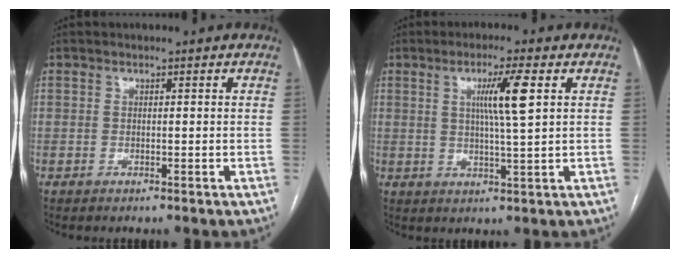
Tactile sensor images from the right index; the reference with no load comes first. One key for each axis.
{"total": 6.6, "fx": 1.7, "fy": -1.1, "fz": 6.3, "tx": -0.112, "ty": -0.002, "tz": 0.032}